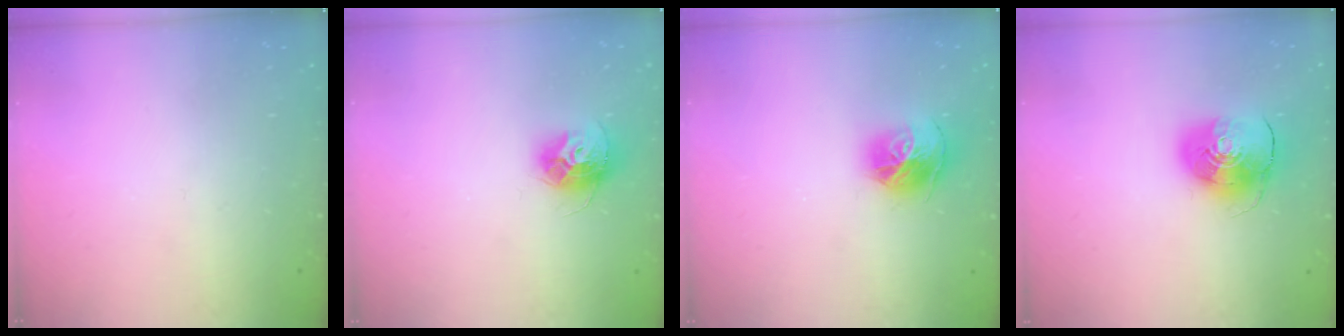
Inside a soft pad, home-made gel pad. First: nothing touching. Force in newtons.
{"total": 11.3, "press": 11.3, "slide": 0.9}
{"total": 13.6, "press": 13.6, "slide": 1.4}
{"total": 9.6, "press": 9.6, "slide": 1.2}